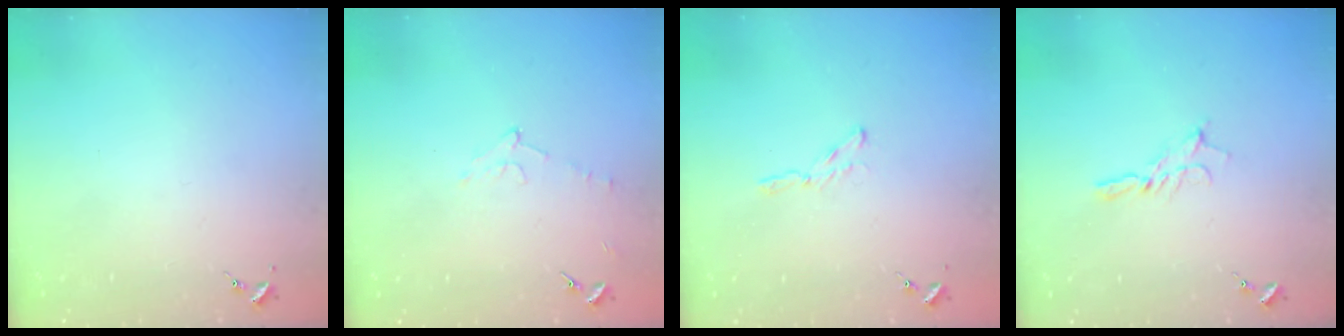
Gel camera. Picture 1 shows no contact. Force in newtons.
{"total": 4.9, "press": 4.8, "slide": 1.3}
{"total": 2.4, "press": 2.4, "slide": 0.2}
{"total": 5.6, "press": 5.6, "slide": 0.3}